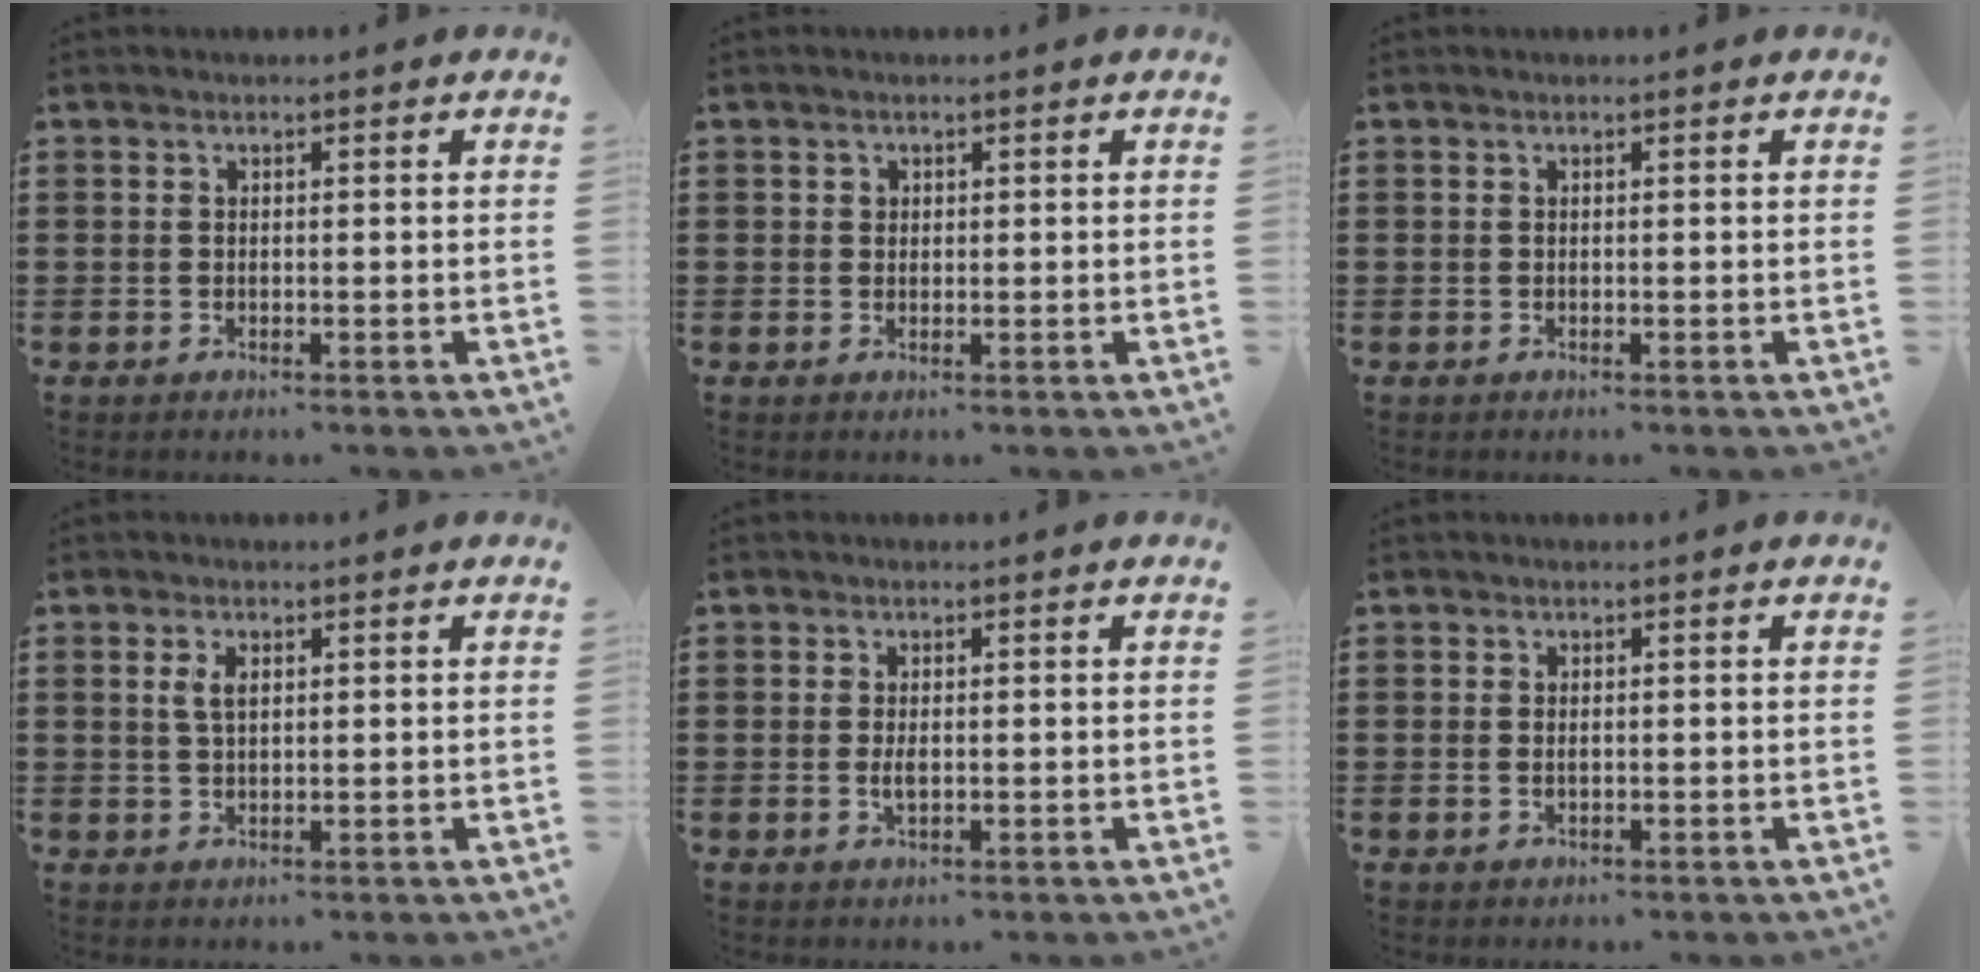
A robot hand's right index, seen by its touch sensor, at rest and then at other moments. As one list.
[{"total": 0.8, "force": [0.3, 0.7, 0.2], "torque": [-0.006, 0.003, 0.007]}, {"total": 0.0}, {"total": 2.8, "force": [0.9, 1.3, 2.3], "torque": [-0.050, 0.006, 0.014]}, {"total": 1.9, "force": [-0.1, 0.9, 1.6], "torque": [-0.031, 0.002, -0.001]}, {"total": 1.1, "force": [0.0, 0.6, 0.9], "torque": [-0.019, 0.004, 0.000]}]